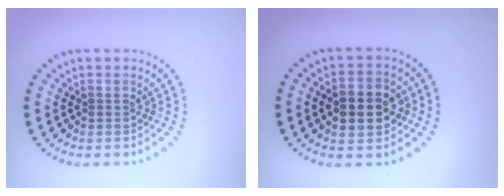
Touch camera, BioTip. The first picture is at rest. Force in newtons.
{"total": 5.1, "press": 5.1, "slide": 0.5}